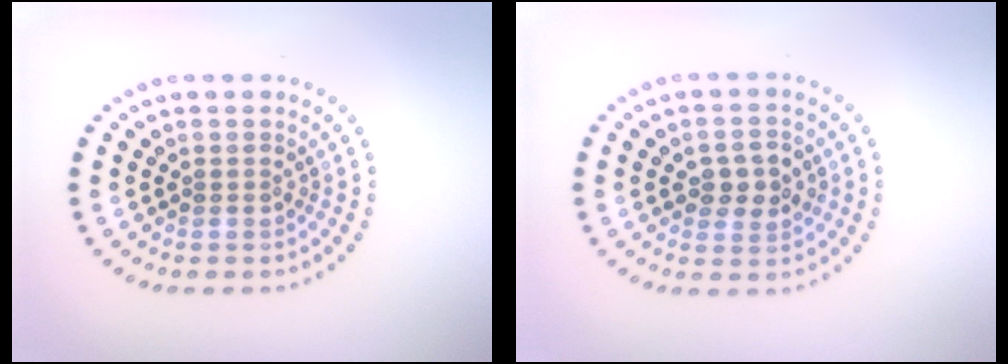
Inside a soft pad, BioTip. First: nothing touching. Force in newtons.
{"total": 2.8, "press": 2.8, "slide": 0.3}